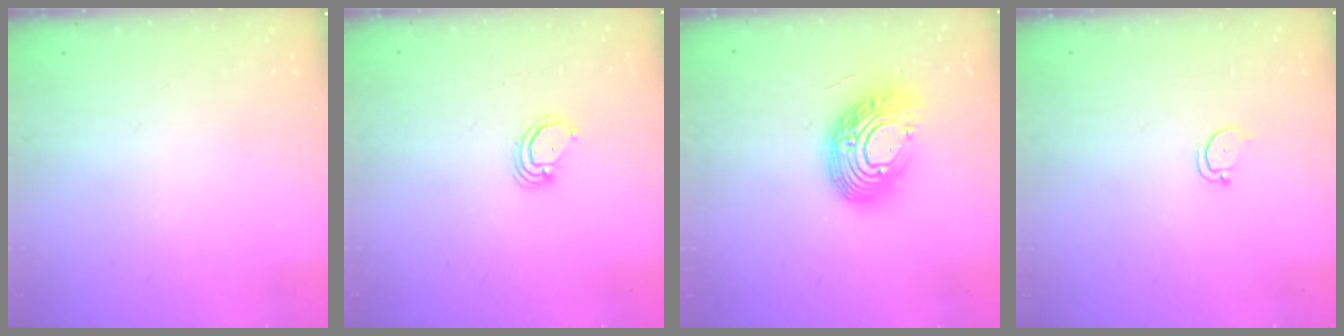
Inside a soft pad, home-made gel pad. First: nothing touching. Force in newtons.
{"total": 2.9, "press": 2.9, "slide": 0.2}
{"total": 16.1, "press": 16.0, "slide": 1.3}
{"total": 2.2, "press": 2.2, "slide": 0.2}